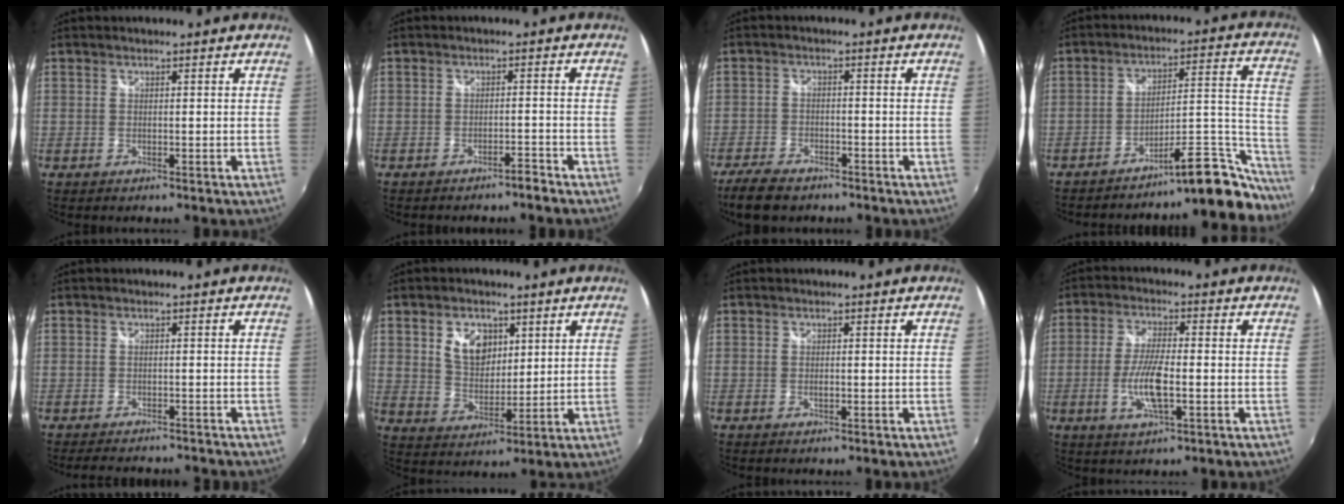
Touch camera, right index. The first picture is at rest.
{"total": 2.2, "force": [-2.1, 0.3, 0.7], "torque": [-0.017, 0.000, -0.029]}
{"total": 8.0, "force": [-6.3, 3.4, 3.5], "torque": [-0.100, -0.012, -0.113]}
{"total": 17.7, "force": [-16.3, 2.9, 6.3], "torque": [-0.059, 0.045, -0.229]}
{"total": 7.2, "force": [-6.4, 1.8, 2.9], "torque": [-0.063, -0.014, -0.092]}
{"total": 8.1, "force": [3.2, 5.5, 5.0], "torque": [-0.087, 0.008, 0.063]}
{"total": 0.9, "force": [-0.2, 0.5, 0.8], "torque": [-0.013, 0.000, -0.004]}
{"total": 8.3, "force": [-2.0, 2.1, 7.8], "torque": [-0.158, -0.006, -0.039]}